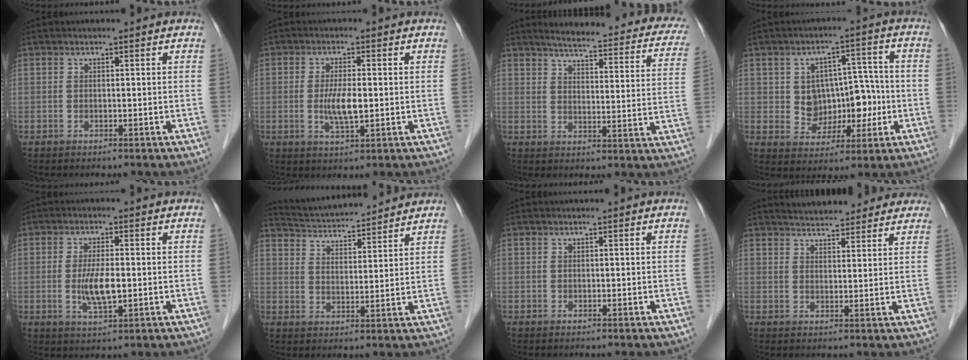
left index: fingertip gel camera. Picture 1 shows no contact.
{"total": 4.6, "force": [-0.5, 0.9, 4.5], "torque": [-0.095, -0.007, -0.007]}
{"total": 22.6, "force": [19.6, 4.6, 10.3], "torque": [-0.118, -0.025, 0.216]}
{"total": 8.1, "force": [-0.7, 6.3, 5.2], "torque": [-0.070, 0.032, 0.003]}
{"total": 5.4, "force": [-0.7, 1.3, 5.2], "torque": [-0.106, -0.009, -0.010]}
{"total": 11.9, "force": [11.4, 1.2, 3.3], "torque": [-0.065, 0.020, 0.180]}
{"total": 0.0}
{"total": 9.9, "force": [9.0, 2.9, 2.9], "torque": [-0.029, 0.020, 0.113]}